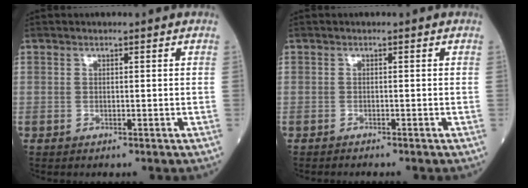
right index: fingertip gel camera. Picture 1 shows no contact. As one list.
[{"total": 1.1, "force": [-1.0, -0.2, 0.3], "torque": [-0.011, -0.003, -0.013]}]